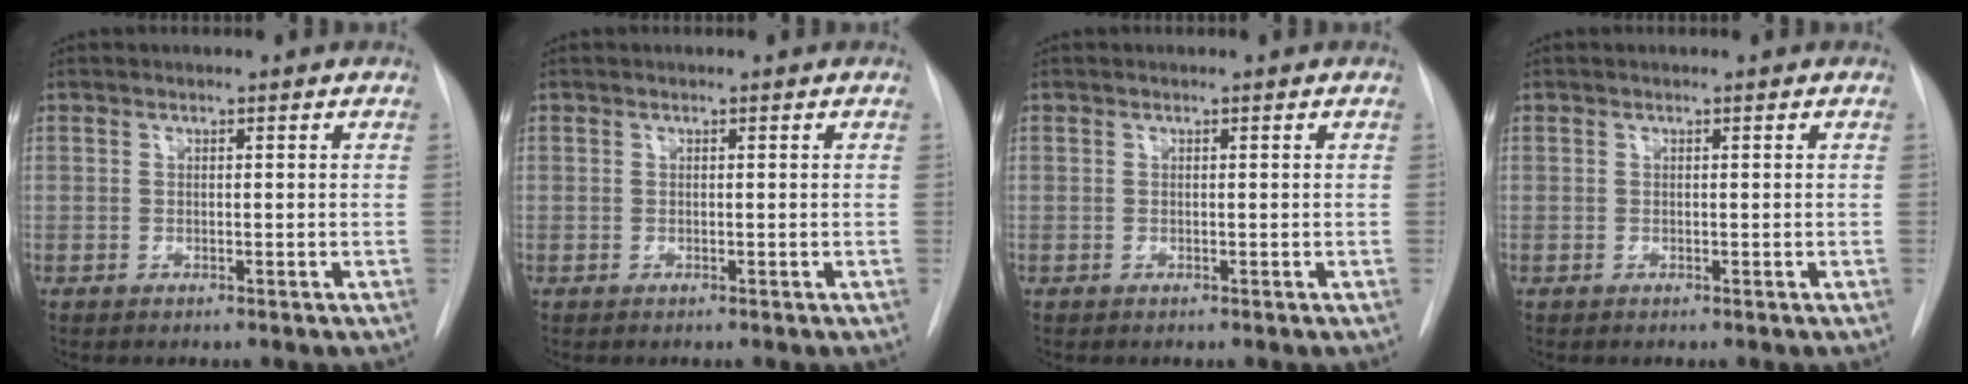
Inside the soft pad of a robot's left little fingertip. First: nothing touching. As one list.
[{"total": 0.0}, {"total": 0.0}, {"total": 0.0}]